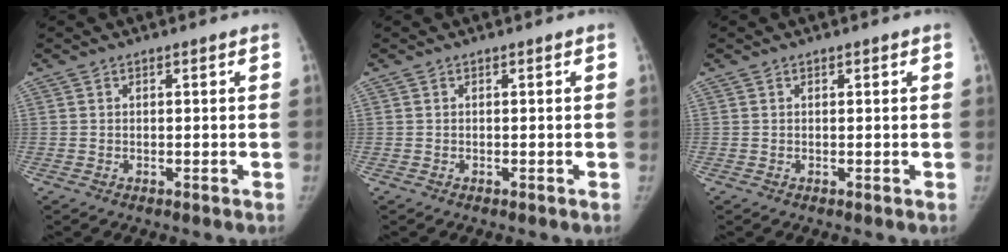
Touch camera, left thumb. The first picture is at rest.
{"total": 0.0}
{"total": 0.5, "force": [0.4, 0.3, 0.2], "torque": [-0.002, -0.002, 0.004]}